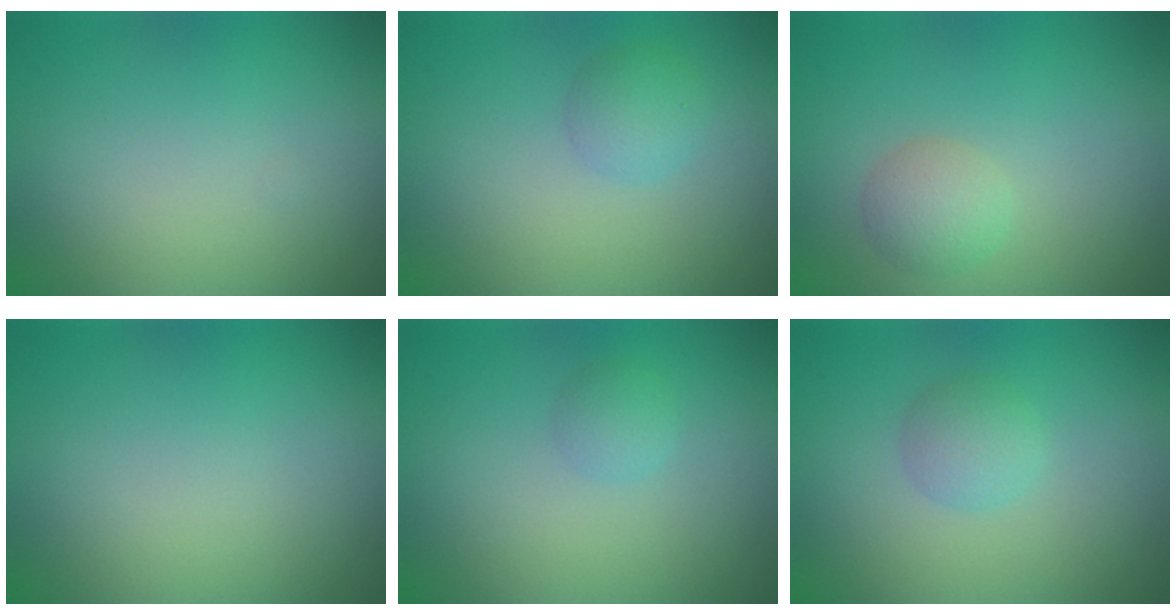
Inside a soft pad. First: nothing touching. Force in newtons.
{"total": 1.8, "press": 1.7, "slide": 0.2}
{"total": 2.1, "press": 2.1, "slide": 0.1}
{"total": 0.0}
{"total": 1.1, "press": 1.1, "slide": 0.0}
{"total": 1.8, "press": 1.8, "slide": 0.2}